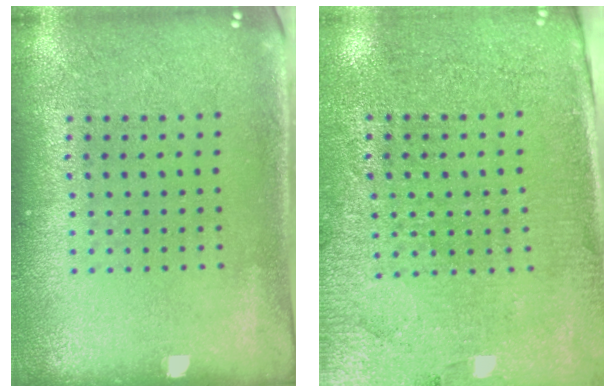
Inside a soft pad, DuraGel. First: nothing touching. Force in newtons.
{"total": 3.1, "press": 2.8, "slide": 1.3}